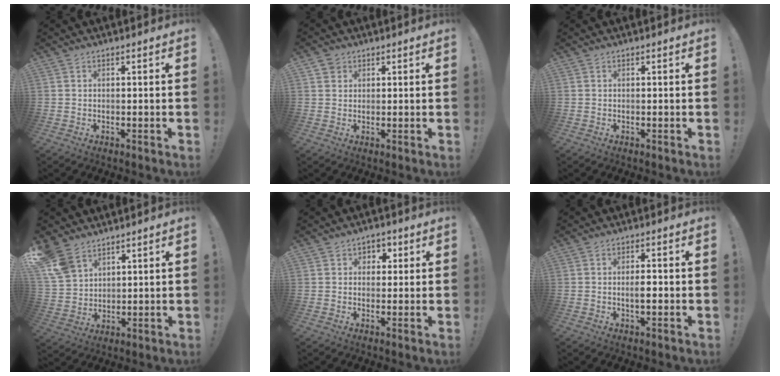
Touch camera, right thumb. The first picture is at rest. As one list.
[{"total": 2.4, "force": [1.5, 1.8, 0.4], "torque": [0.000, -0.006, 0.027]}, {"total": 0.0}, {"total": 9.3, "force": [6.8, 5.3, 3.6], "torque": [-0.073, -0.033, 0.137]}, {"total": 3.6, "force": [0.7, 3.4, 0.9], "torque": [-0.010, 0.001, 0.010]}, {"total": 3.2, "force": [-0.6, 0.9, 3.1], "torque": [-0.038, -0.002, -0.015]}]